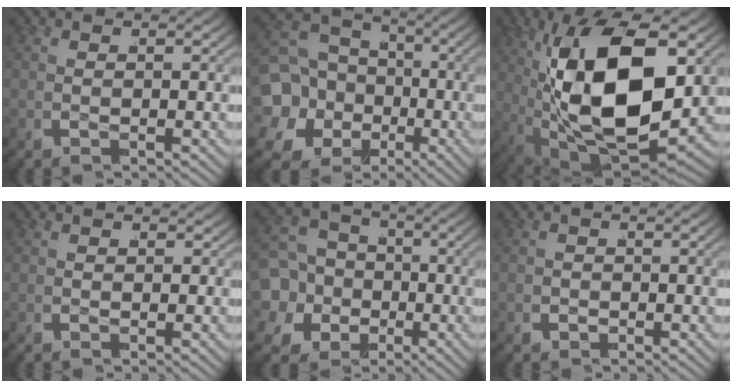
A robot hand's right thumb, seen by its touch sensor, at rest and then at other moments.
{"total": 16.0, "force": [-0.5, 13.6, 8.4], "torque": [-0.189, -0.030, -0.008]}
{"total": 20.5, "force": [-0.5, 11.3, 17.1], "torque": [-0.339, -0.027, 0.010]}
{"total": 1.9, "force": [0.3, 1.4, 1.2], "torque": [-0.016, -0.008, 0.004]}
{"total": 13.9, "force": [-0.2, 12.1, 6.8], "torque": [-0.147, -0.022, -0.012]}
{"total": 0.8, "force": [-0.5, 0.6, -0.1], "torque": [0.007, 0.005, -0.012]}